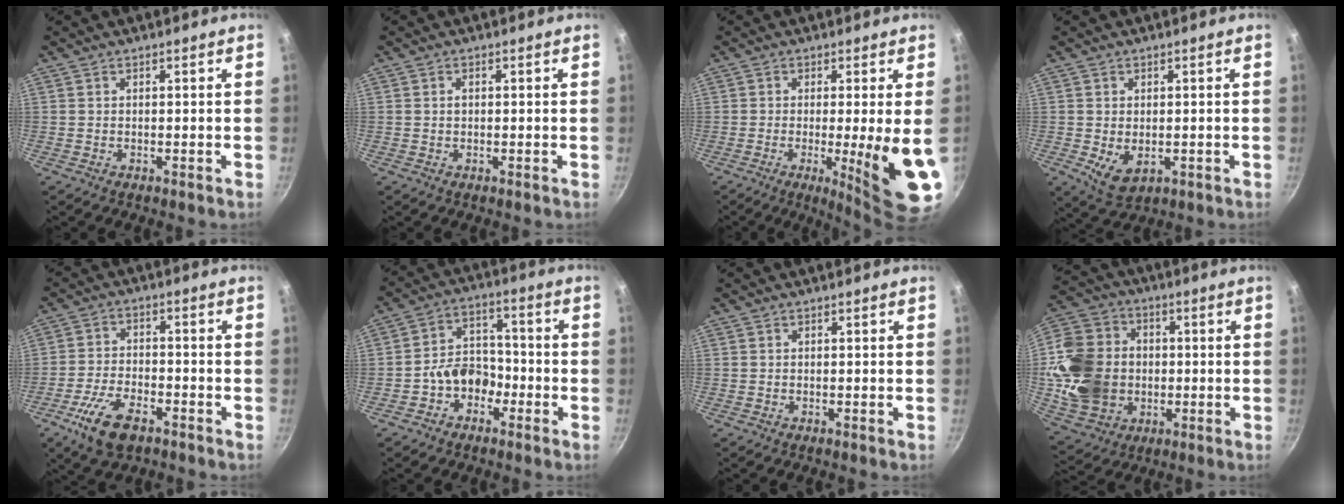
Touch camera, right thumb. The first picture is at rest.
{"total": 0.8, "force": [0.1, 0.6, 0.6], "torque": [-0.009, 0.004, 0.002]}
{"total": 12.4, "force": [-1.9, 1.1, 12.2], "torque": [-0.166, -0.020, -0.020]}
{"total": 5.2, "force": [-0.6, 3.5, 3.8], "torque": [-0.065, -0.017, 0.002]}
{"total": 9.7, "force": [-5.4, 4.5, 6.6], "torque": [-0.128, 0.023, -0.104]}
{"total": 7.7, "force": [-3.2, 5.8, 3.9], "torque": [-0.027, 0.046, -0.060]}
{"total": 0.0}
{"total": 19.7, "force": [-0.8, 16.0, 11.4], "torque": [-0.207, 0.025, -0.004]}